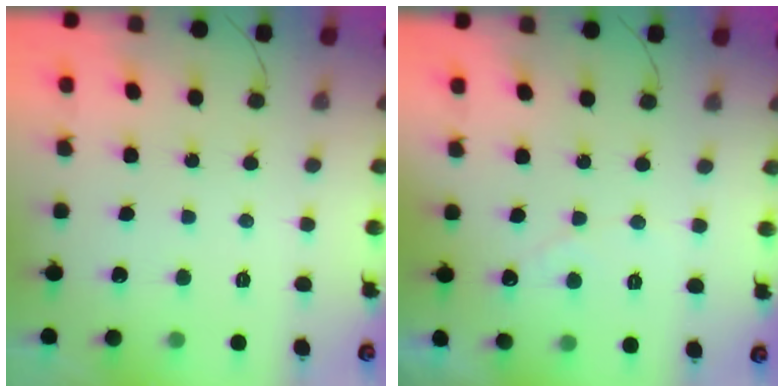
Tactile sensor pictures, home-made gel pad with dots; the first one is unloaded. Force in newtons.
{"total": 2.7, "press": 2.7, "slide": 0.0}